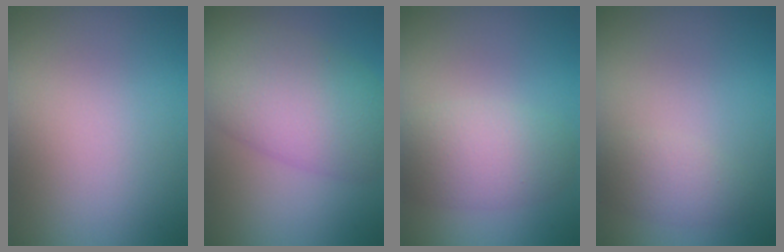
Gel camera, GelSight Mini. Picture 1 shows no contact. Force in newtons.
{"total": 9.1, "press": 9.1, "slide": 0.4}
{"total": 4.2, "press": 4.2, "slide": 0.1}
{"total": 2.1, "press": 2.1, "slide": 0.2}